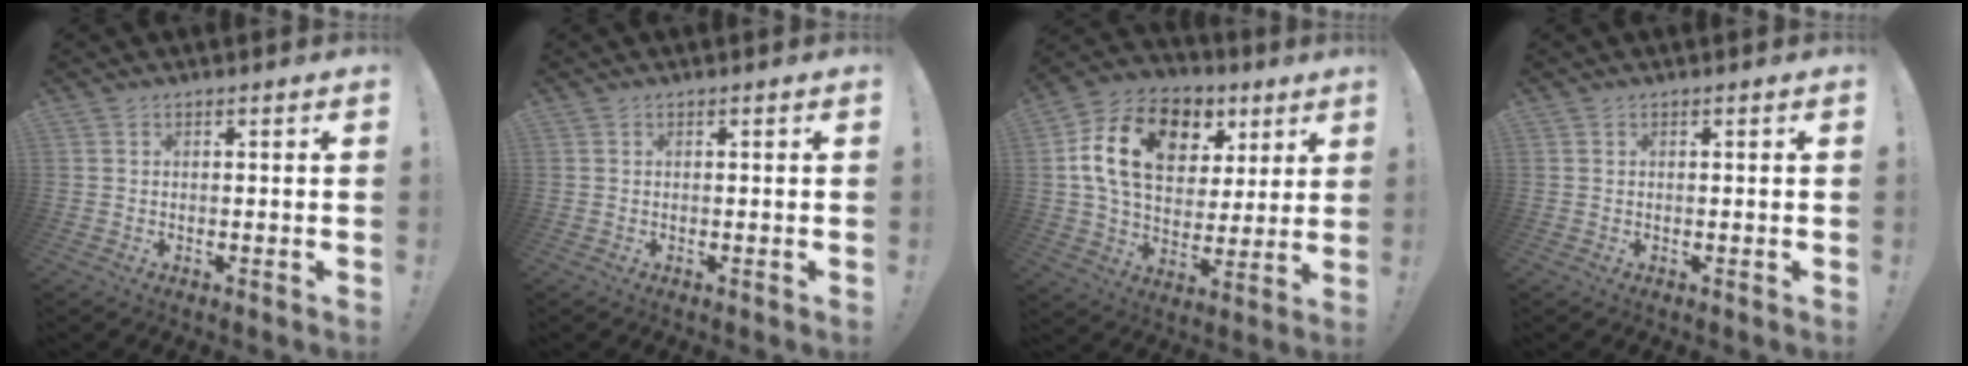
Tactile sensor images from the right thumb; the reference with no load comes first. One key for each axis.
{"total": 0.0}
{"total": 18.9, "fx": 7.0, "fy": 13.1, "fz": 11.6, "tx": -0.198, "ty": -0.013, "tz": 0.129}
{"total": 0.0}